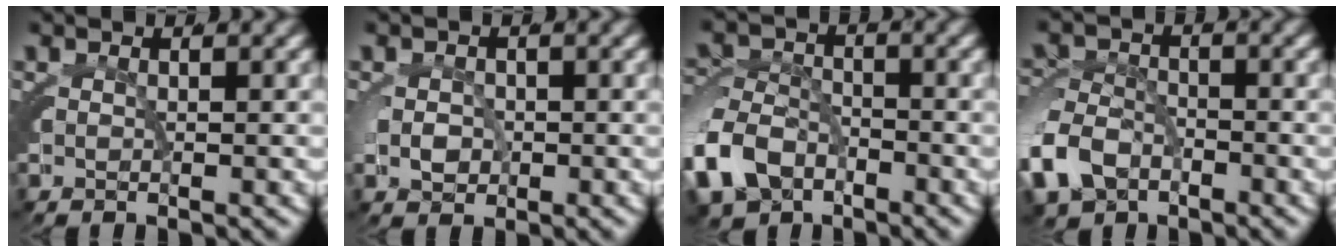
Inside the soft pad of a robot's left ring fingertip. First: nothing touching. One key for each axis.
{"total": 1.3, "fx": -0.4, "fy": 1.0, "fz": 0.7, "tx": -0.015, "ty": -0.004, "tz": -0.004}
{"total": 6.1, "fx": -2.8, "fy": 4.6, "fz": 2.8, "tx": -0.072, "ty": -0.021, "tz": -0.045}
{"total": 4.8, "fx": -2.3, "fy": 3.5, "fz": 2.3, "tx": -0.059, "ty": -0.015, "tz": -0.035}